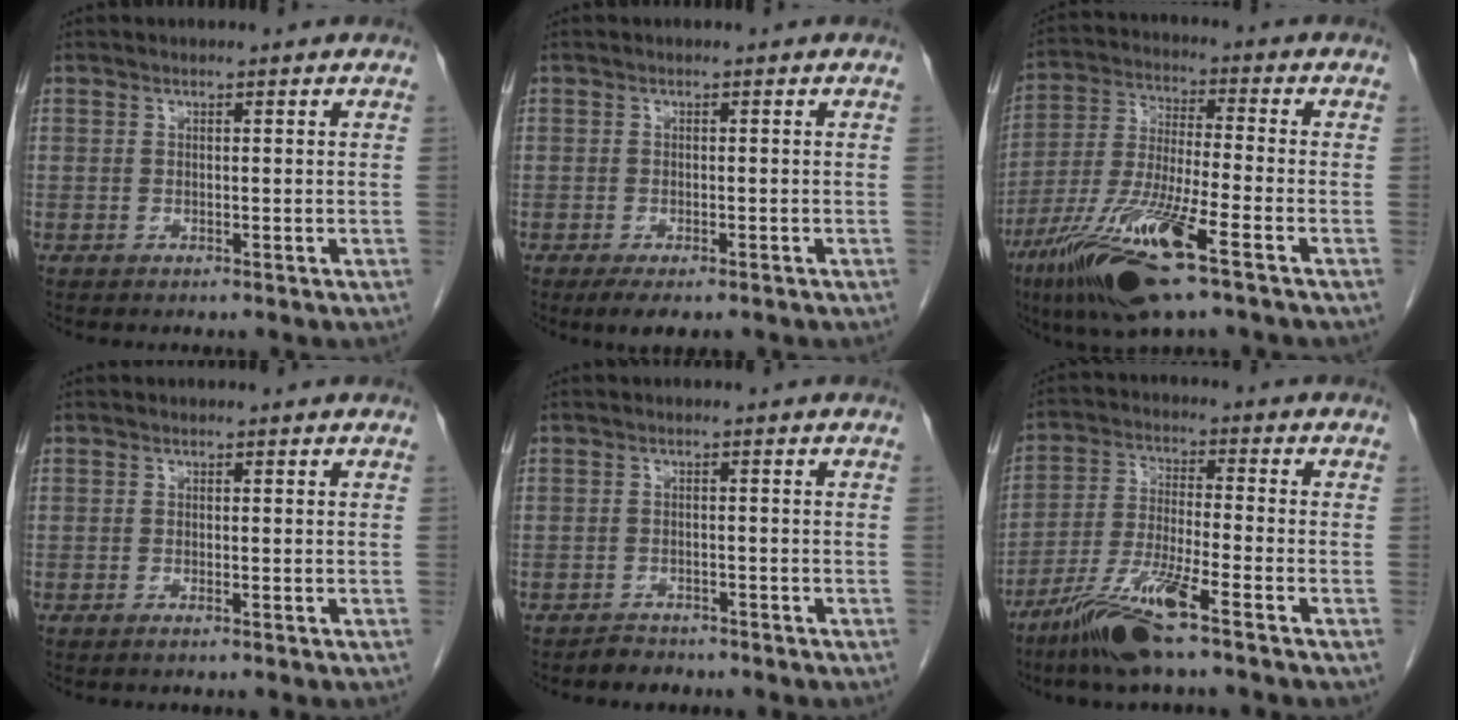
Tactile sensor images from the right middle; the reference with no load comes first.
{"total": 3.9, "force": [-2.8, 1.4, 2.3], "torque": [-0.035, -0.008, -0.040]}
{"total": 15.5, "force": [-8.5, 1.5, 12.9], "torque": [-0.269, -0.034, -0.156]}
{"total": 0.6, "force": [-0.4, 0.0, 0.4], "torque": [-0.010, 0.000, -0.008]}
{"total": 2.3, "force": [-2.1, 1.1, 0.0], "torque": [-0.007, 0.001, -0.032]}
{"total": 10.5, "force": [-7.0, 0.1, 7.7], "torque": [-0.159, -0.028, -0.136]}